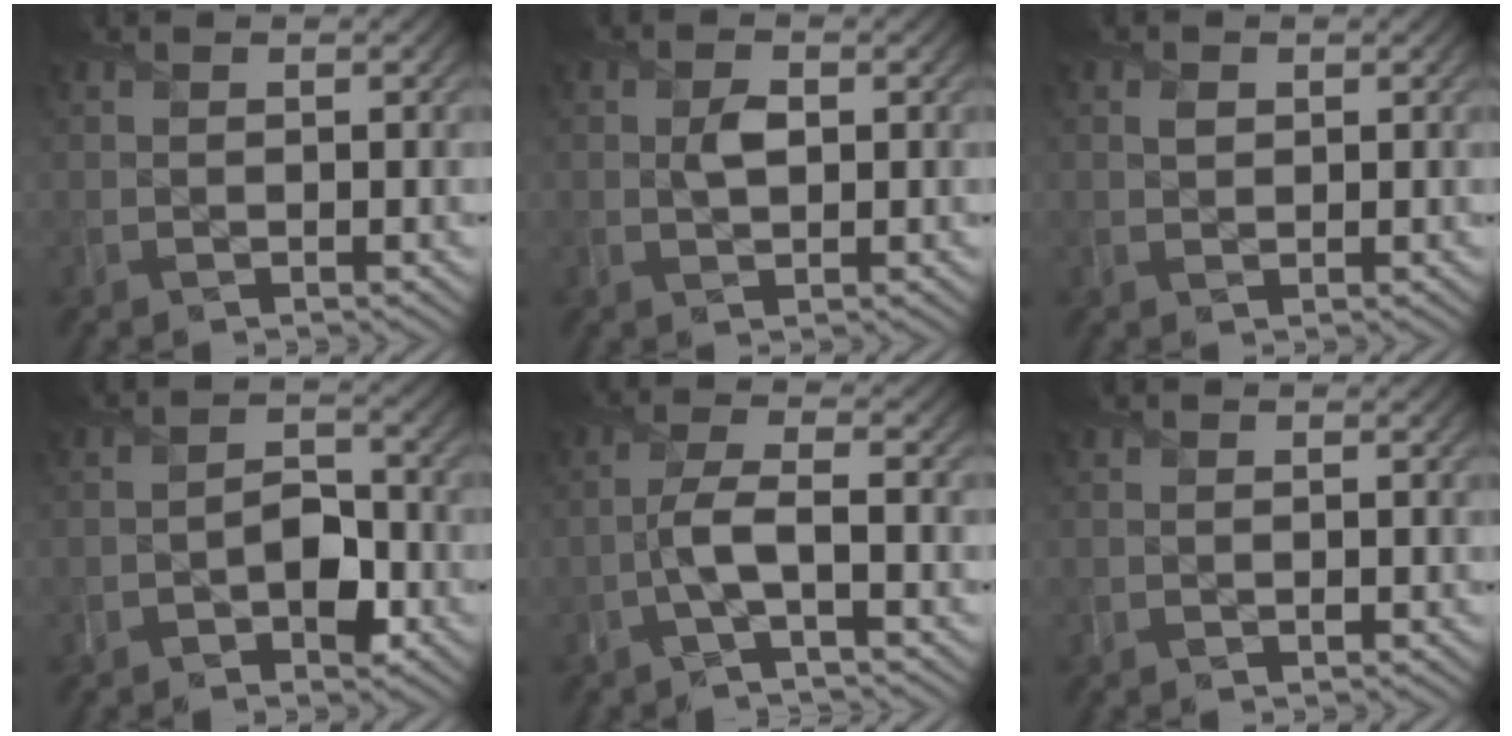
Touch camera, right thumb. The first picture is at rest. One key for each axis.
{"total": 2.1, "fx": 0.2, "fy": 1.3, "fz": 1.6, "tx": -0.034, "ty": 0.000, "tz": 0.003}
{"total": 1.0, "fx": 0.4, "fy": 0.8, "fz": 0.5, "tx": -0.010, "ty": -0.002, "tz": 0.008}
{"total": 4.3, "fx": -1.9, "fy": 2.7, "fz": 2.9, "tx": -0.040, "ty": 0.004, "tz": -0.036}
{"total": 4.2, "fx": -1.5, "fy": 0.9, "fz": 3.8, "tx": -0.080, "ty": 0.008, "tz": -0.041}
{"total": 0.0}